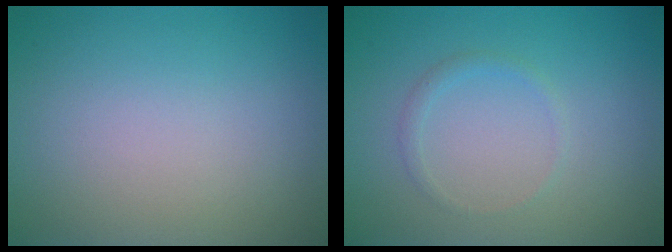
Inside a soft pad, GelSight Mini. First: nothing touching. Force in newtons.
{"total": 0.9, "press": 0.9, "slide": 0.1}